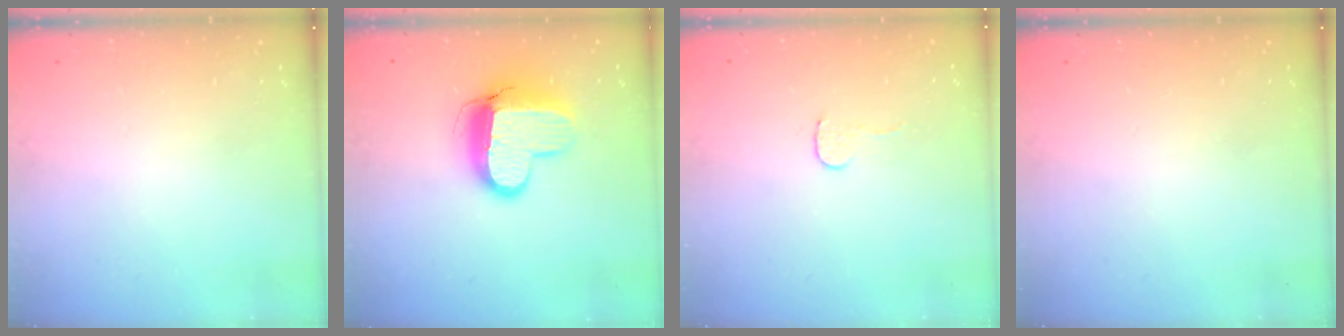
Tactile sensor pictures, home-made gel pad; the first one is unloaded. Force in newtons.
{"total": 13.3, "press": 13.3, "slide": 1.0}
{"total": 4.1, "press": 4.1, "slide": 0.3}
{"total": 0.0}